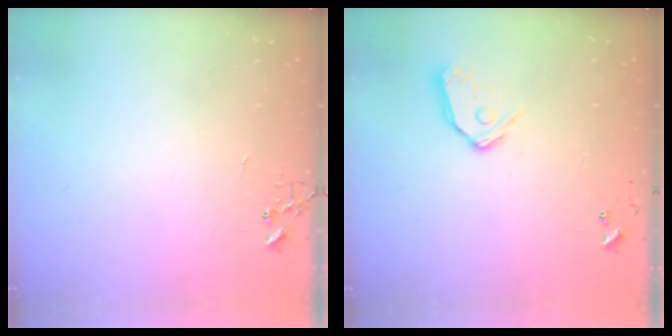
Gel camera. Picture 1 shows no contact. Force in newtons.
{"total": 10.1, "press": 10.1, "slide": 1.2}